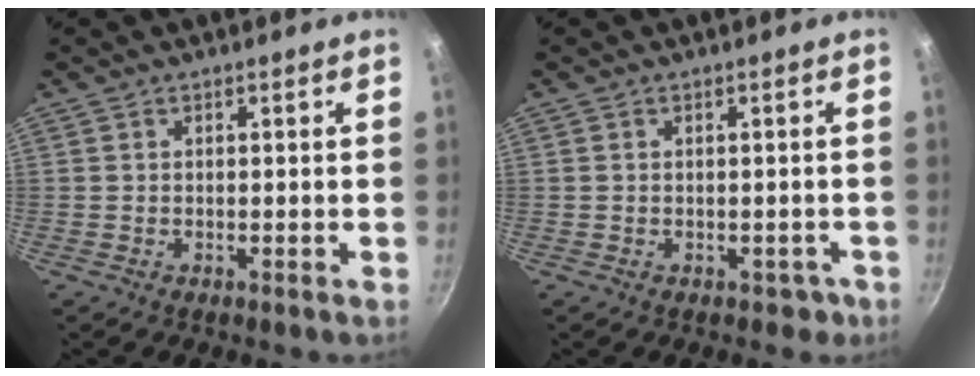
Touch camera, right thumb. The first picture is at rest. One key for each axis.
{"total": 2.3, "fx": -0.8, "fy": 1.8, "fz": 1.1, "tx": 0.006, "ty": 0.022, "tz": 0.008}